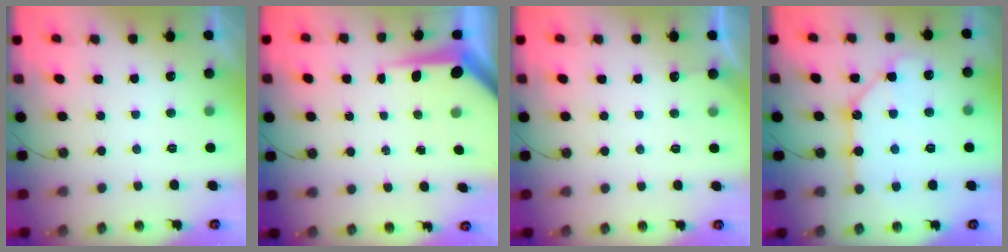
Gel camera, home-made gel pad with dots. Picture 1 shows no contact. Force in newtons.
{"total": 6.0, "press": 6.0, "slide": 0.6}
{"total": 2.3, "press": 2.3, "slide": 0.3}
{"total": 10.8, "press": 10.7, "slide": 1.2}